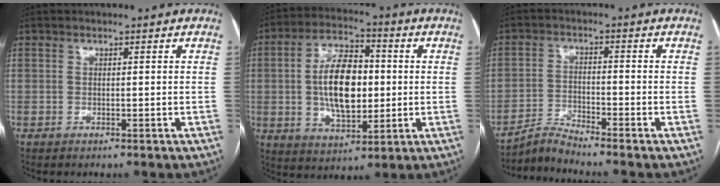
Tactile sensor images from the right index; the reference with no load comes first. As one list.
[{"total": 12.7, "force": [0.2, 6.3, 11.0], "torque": [-0.209, 0.016, 0.009]}, {"total": 4.0, "force": [-3.8, -1.3, -0.2], "torque": [-0.003, -0.017, -0.072]}]